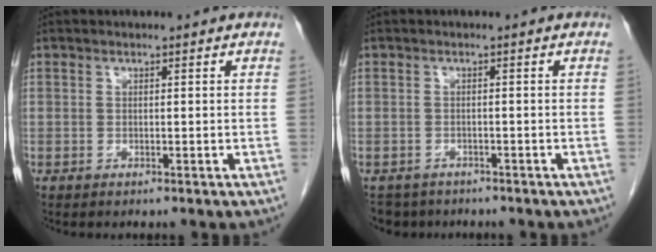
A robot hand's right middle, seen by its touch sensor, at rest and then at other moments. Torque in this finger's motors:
{"motor_torque": [-0.14, 0.14, 0.00, 0.00]}